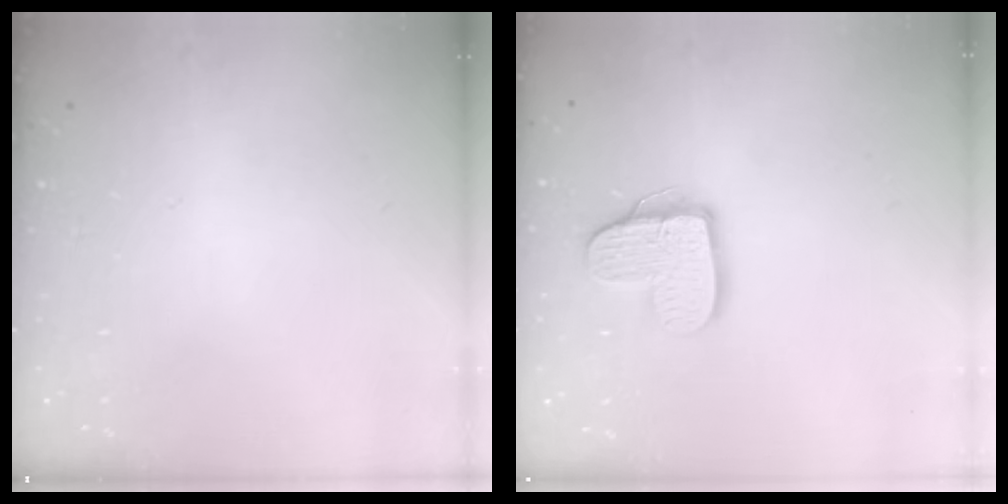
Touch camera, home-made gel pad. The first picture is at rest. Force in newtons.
{"total": 11.5, "press": 11.5, "slide": 0.6}